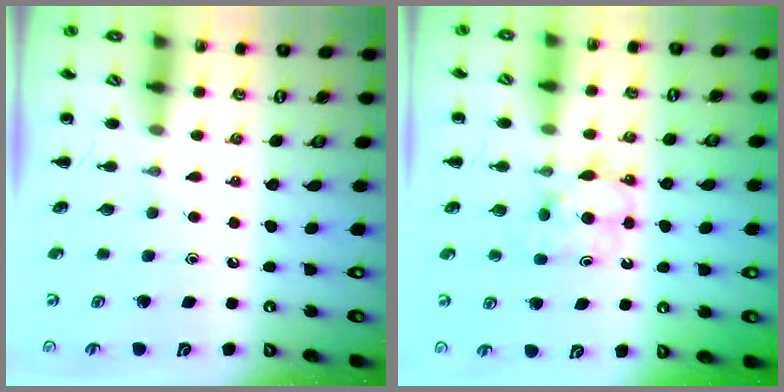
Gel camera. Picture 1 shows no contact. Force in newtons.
{"total": 5.4, "press": 5.3, "slide": 1.0}